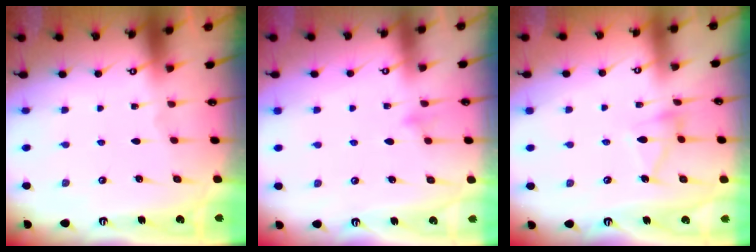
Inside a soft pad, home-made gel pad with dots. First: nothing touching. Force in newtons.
{"total": 7.5, "press": 7.5, "slide": 0.6}
{"total": 7.1, "press": 7.1, "slide": 0.6}